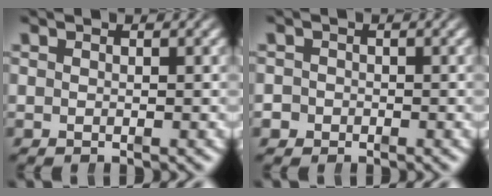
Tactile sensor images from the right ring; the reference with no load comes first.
{"total": 1.6, "force": [-0.9, 1.3, -0.2], "torque": [0.000, -0.007, -0.017]}